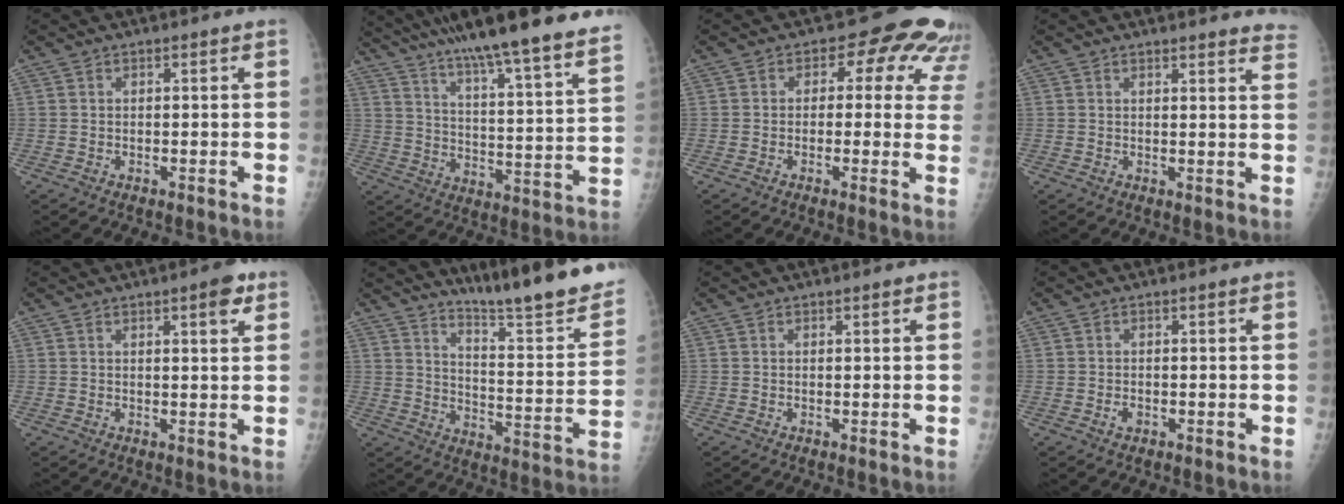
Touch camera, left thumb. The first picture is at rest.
{"total": 26.9, "force": [22.2, 1.8, 15.0], "torque": [-0.216, -0.100, 0.316]}
{"total": 10.6, "force": [4.6, 6.9, 6.7], "torque": [-0.020, -0.006, 0.028]}
{"total": 11.0, "force": [10.5, 1.4, 2.8], "torque": [0.002, -0.059, 0.094]}
{"total": 4.1, "force": [2.4, 1.0, 3.2], "torque": [-0.038, -0.010, 0.029]}
{"total": 21.7, "force": [18.3, 1.0, 11.6], "torque": [-0.149, -0.146, 0.261]}
{"total": 0.9, "force": [0.7, 0.2, 0.6], "torque": [-0.007, -0.003, 0.010]}
{"total": 1.0, "force": [0.0, 0.6, 0.9], "torque": [-0.015, 0.006, 0.003]}